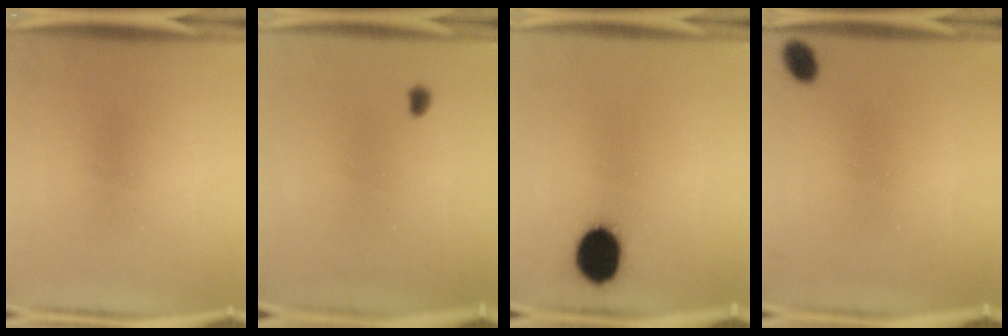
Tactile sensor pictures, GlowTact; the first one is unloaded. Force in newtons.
{"total": 1.0}
{"total": 10.8}
{"total": 3.3}